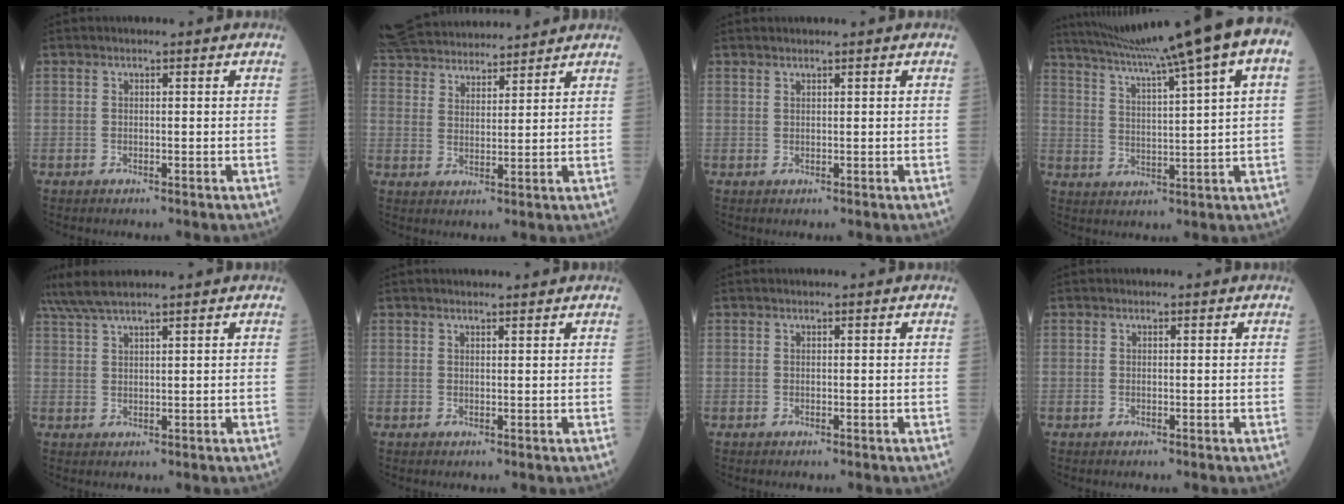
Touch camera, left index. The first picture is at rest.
{"total": 16.2, "force": [15.1, 3.6, 4.6], "torque": [-0.108, 0.045, 0.252]}
{"total": 0.6, "force": [0.5, -0.2, 0.2], "torque": [-0.006, 0.001, 0.015]}
{"total": 19.1, "force": [13.4, -1.1, 13.6], "torque": [-0.224, 0.011, 0.190]}
{"total": 6.7, "force": [5.6, -0.3, 3.7], "torque": [-0.075, 0.026, 0.106]}
{"total": 2.5, "force": [2.3, 0.1, 1.0], "torque": [-0.013, 0.009, 0.028]}
{"total": 0.0}
{"total": 0.0}